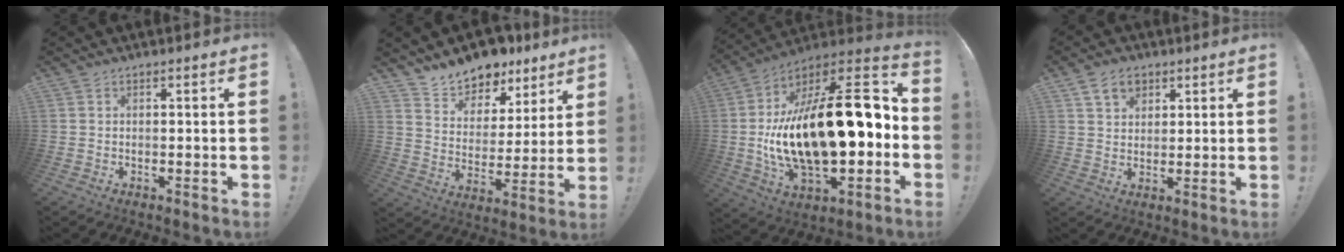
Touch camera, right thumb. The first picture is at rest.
{"total": 10.4, "force": [9.5, 4.1, 0.9], "torque": [-0.029, -0.089, 0.175]}
{"total": 26.7, "force": [0.2, 9.4, 25.0], "torque": [-0.448, -0.019, 0.000]}
{"total": 7.2, "force": [4.1, 5.2, 2.9], "torque": [-0.043, -0.009, 0.079]}